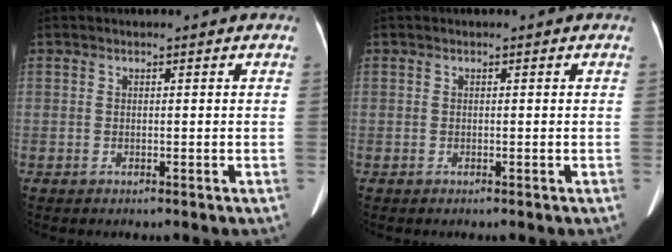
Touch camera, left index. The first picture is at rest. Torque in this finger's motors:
{"motor_torque": [0.05, 0.05, 0.00, 0.00]}